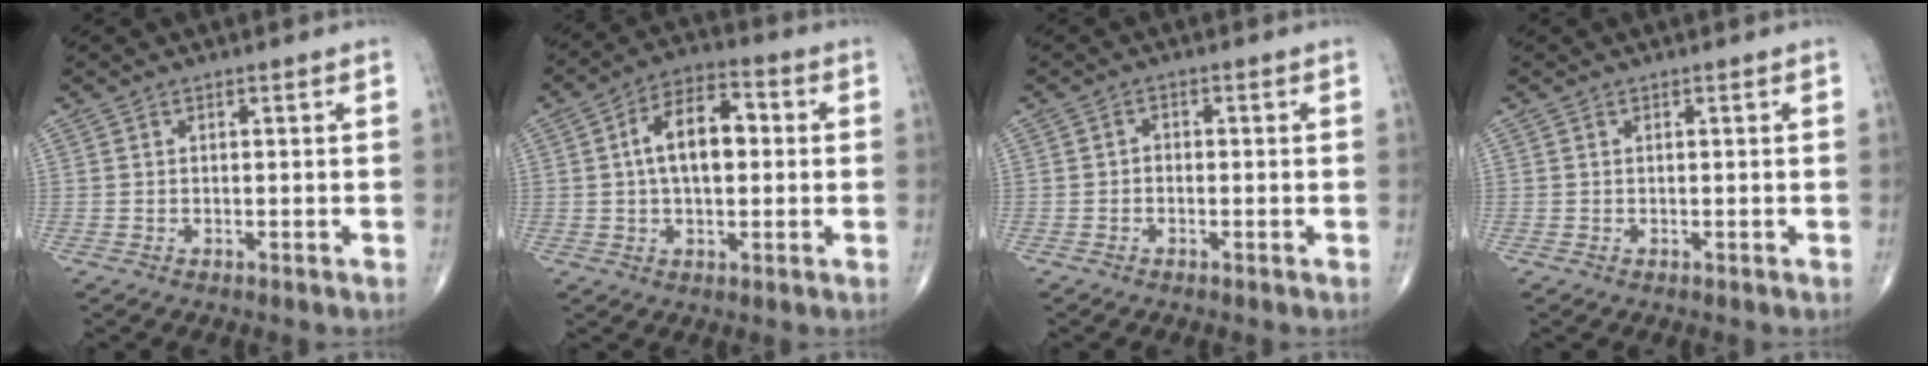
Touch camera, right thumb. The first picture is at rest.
{"total": 11.1, "force": [1.0, 6.2, 9.2], "torque": [-0.144, 0.024, 0.010]}
{"total": 1.1, "force": [-0.5, 0.9, 0.5], "torque": [0.002, 0.007, -0.014]}
{"total": 0.0}